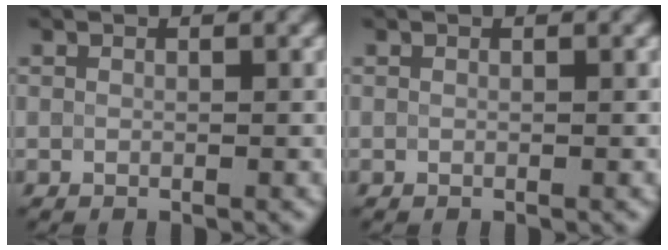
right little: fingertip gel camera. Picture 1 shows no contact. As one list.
[{"total": 0.0}]